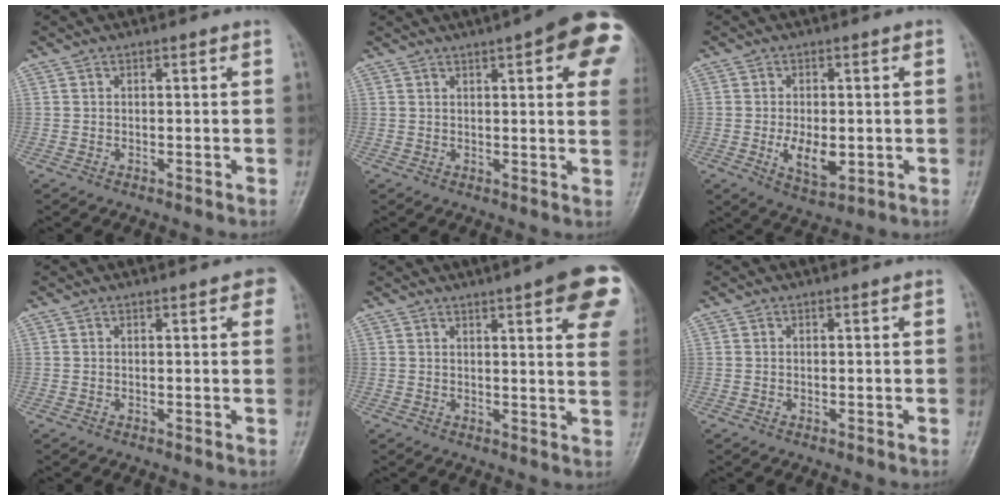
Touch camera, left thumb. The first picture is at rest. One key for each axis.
{"total": 16.1, "fx": 6.8, "fy": 4.4, "fz": 13.9, "tx": -0.158, "ty": -0.008, "tz": 0.074}
{"total": 6.9, "fx": -1.2, "fy": 3.7, "fz": 5.7, "tx": -0.090, "ty": -0.009, "tz": -0.012}
{"total": 5.7, "fx": 3.2, "fy": 1.7, "fz": 4.4, "tx": -0.033, "ty": 0.000, "tz": 0.032}
{"total": 16.6, "fx": 8.5, "fy": 3.7, "fz": 13.8, "tx": -0.156, "ty": -0.019, "tz": 0.093}
{"total": 0.0}